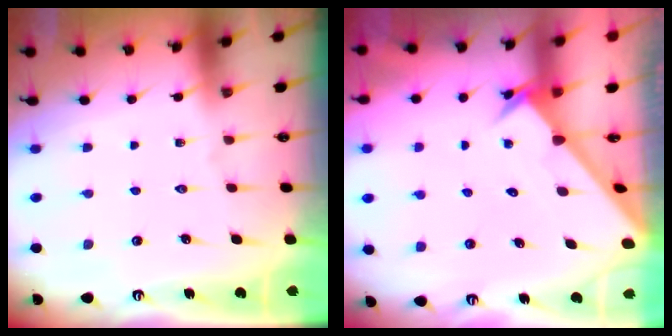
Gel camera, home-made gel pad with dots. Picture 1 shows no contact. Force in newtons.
{"total": 2.6, "press": 2.6, "slide": 0.2}